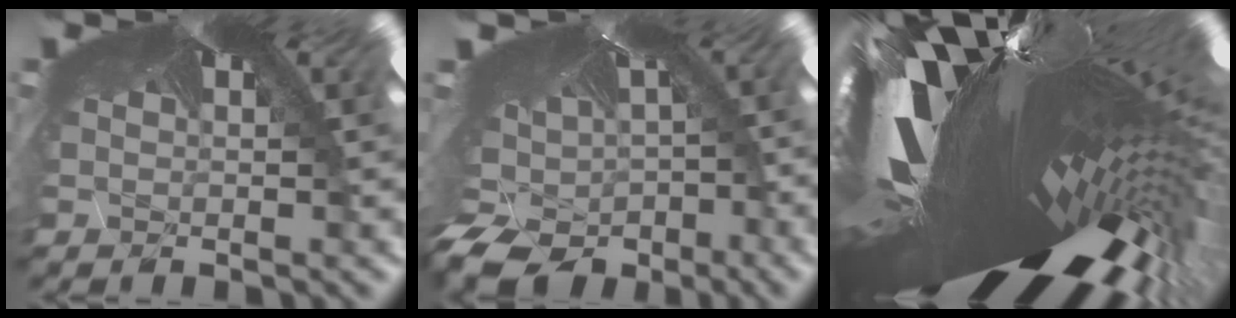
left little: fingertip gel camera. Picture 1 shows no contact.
{"total": 9.9, "force": [-9.3, 2.6, 2.3], "torque": [-0.045, -0.071, -0.145]}
{"total": 7.3, "force": [-6.6, -0.3, 3.1], "torque": [-0.081, -0.133, -0.060]}